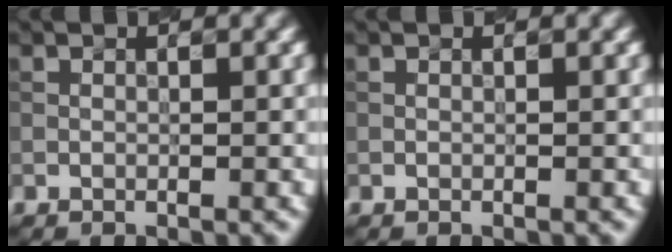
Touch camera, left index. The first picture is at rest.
{"total": 0.0}